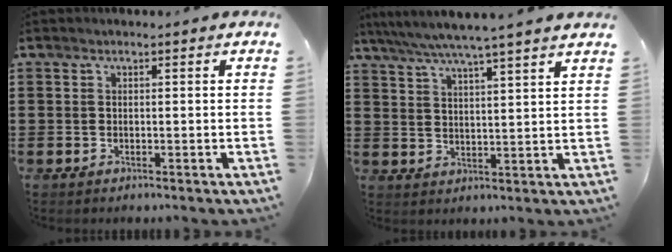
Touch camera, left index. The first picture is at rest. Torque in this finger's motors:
{"motor_torque": [2.14, 0.00, 0.56, 0.21]}